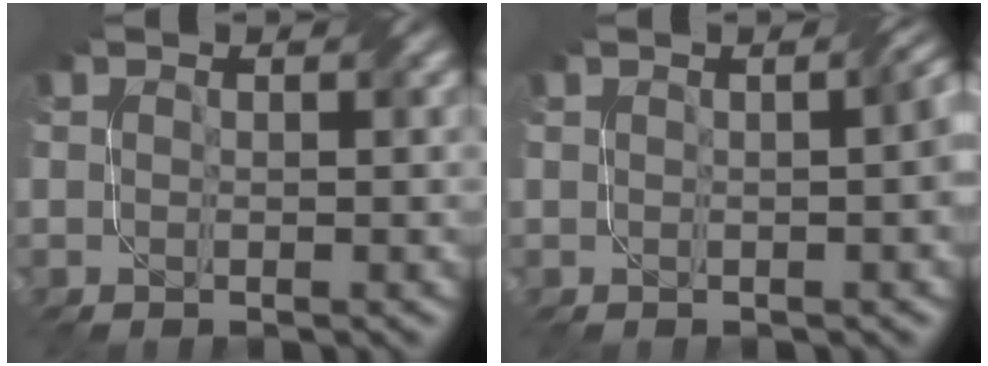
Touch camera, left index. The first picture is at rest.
{"total": 3.8, "force": [0.2, 1.5, 3.5], "torque": [-0.016, 0.016, 0.004]}